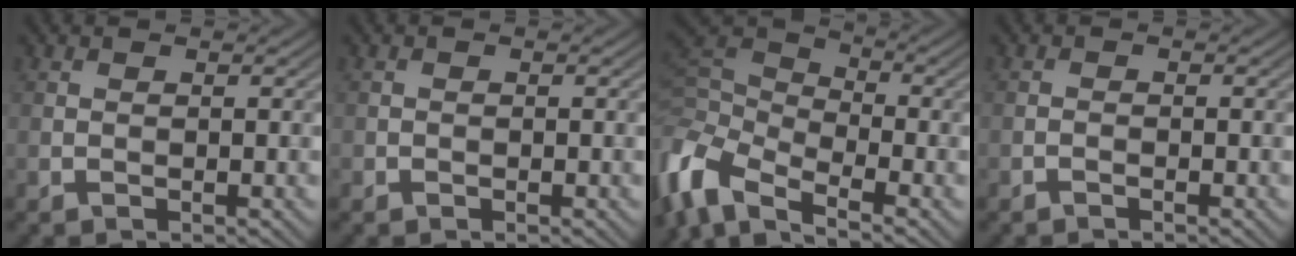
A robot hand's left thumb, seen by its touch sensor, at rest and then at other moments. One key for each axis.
{"total": 0.5, "fx": -0.3, "fy": 0.5, "fz": 0.0, "tx": 0.002, "ty": -0.003, "tz": -0.006}
{"total": 9.2, "fx": -5.3, "fy": 4.3, "fz": 6.2, "tx": -0.146, "ty": -0.006, "tz": -0.124}
{"total": 0.6, "fx": -0.6, "fy": 0.0, "fz": 0.2, "tx": -0.002, "ty": 0.001, "tz": -0.012}